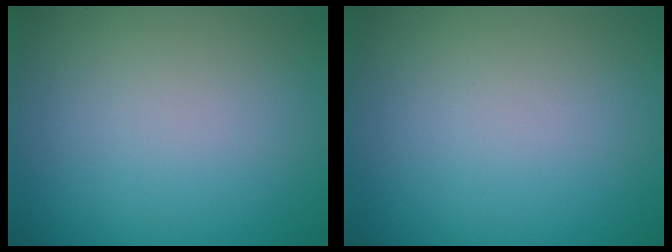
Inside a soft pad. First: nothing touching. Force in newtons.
{"total": 0.0}